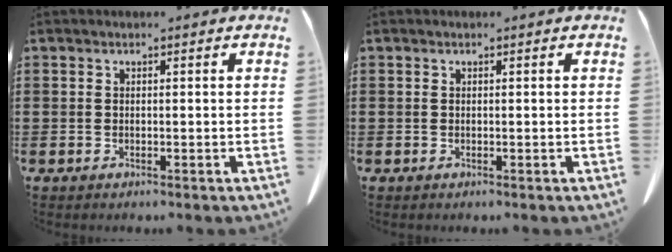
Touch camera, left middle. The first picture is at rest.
{"total": 0.0}